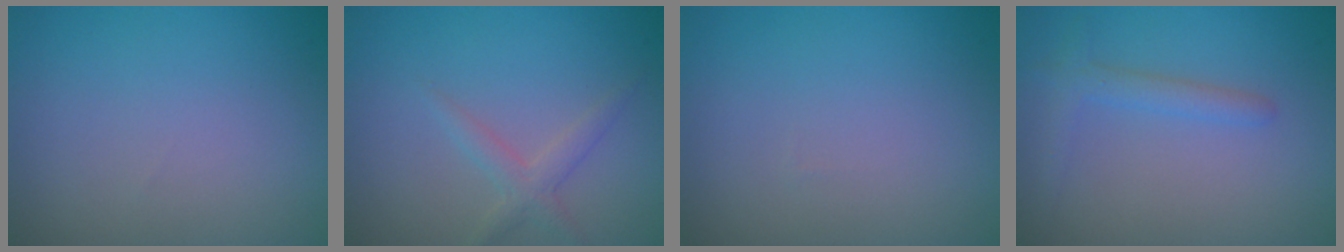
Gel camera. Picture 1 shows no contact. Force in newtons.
{"total": 1.8, "press": 1.8, "slide": 0.1}
{"total": 0.0}
{"total": 1.9, "press": 1.9, "slide": 0.1}